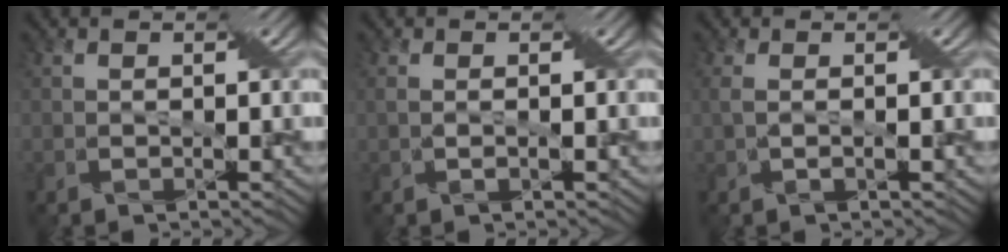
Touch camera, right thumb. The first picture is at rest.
{"total": 1.5, "force": [0.0, 0.6, 1.3], "torque": [-0.029, -0.005, 0.004]}
{"total": 2.1, "force": [0.1, 0.7, 2.0], "torque": [-0.044, 0.000, 0.004]}